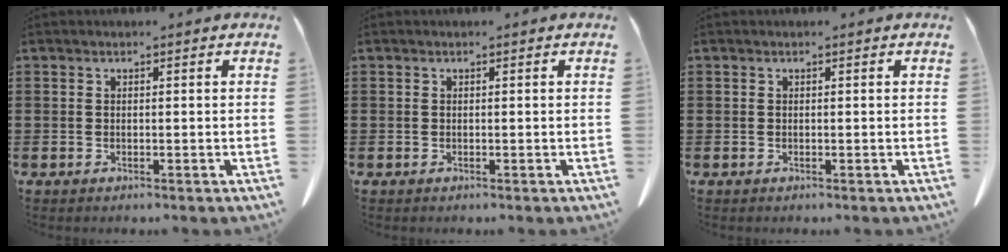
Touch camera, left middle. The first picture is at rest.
{"total": 0.0}
{"total": 0.0}